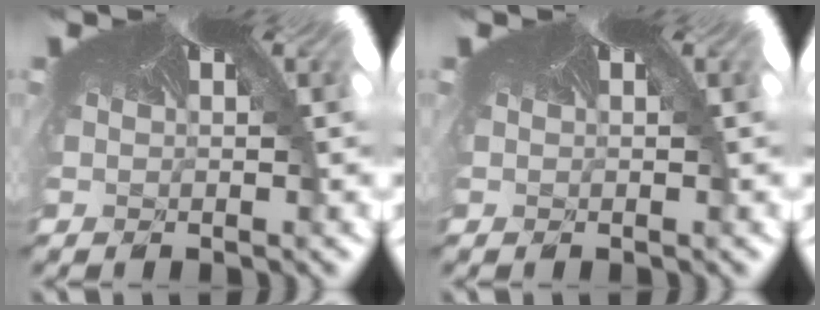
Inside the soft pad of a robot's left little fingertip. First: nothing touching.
{"total": 0.0}